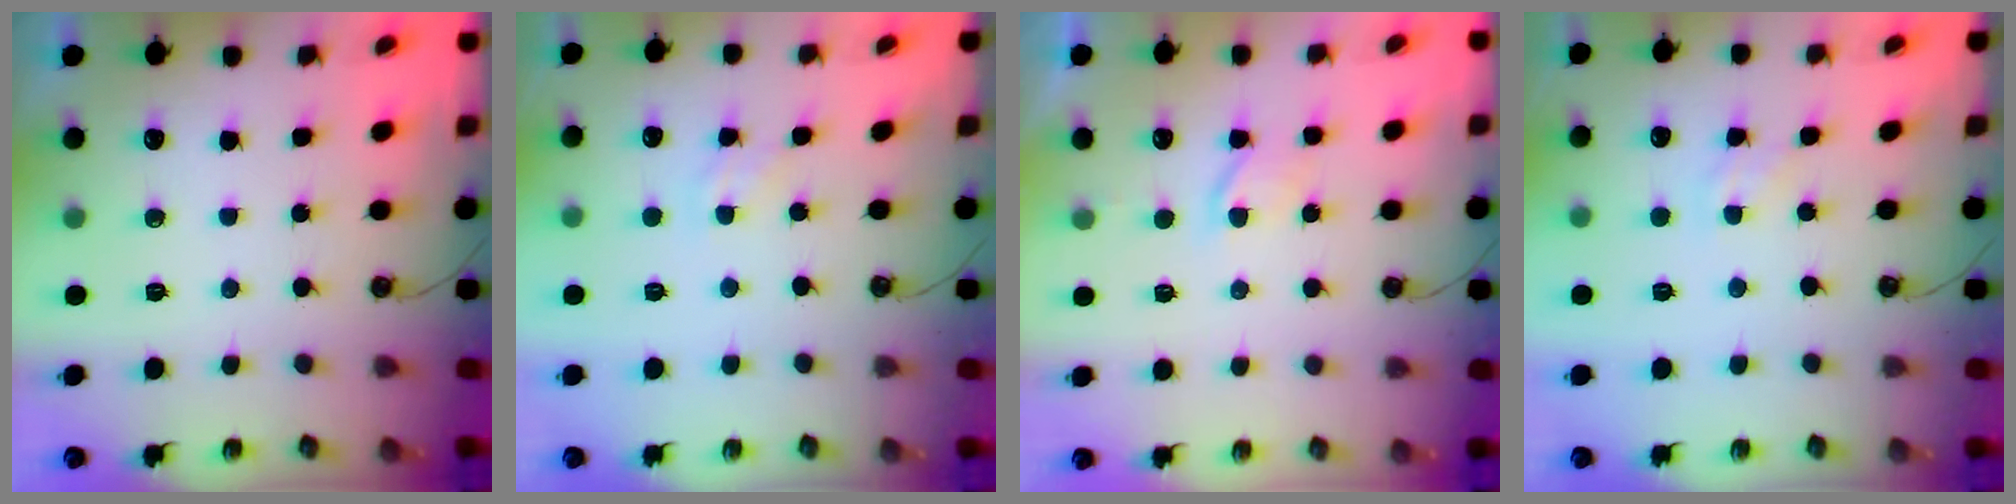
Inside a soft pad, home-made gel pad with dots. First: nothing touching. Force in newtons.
{"total": 1.4, "press": 1.4, "slide": 0.2}
{"total": 3.1, "press": 3.1, "slide": 0.4}
{"total": 1.4, "press": 1.4, "slide": 0.2}